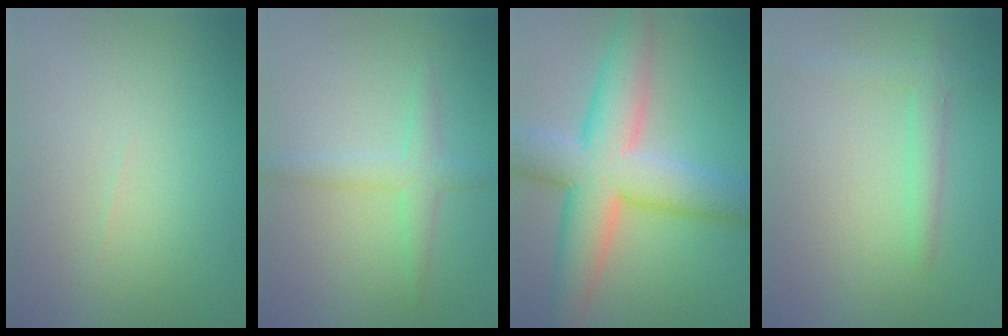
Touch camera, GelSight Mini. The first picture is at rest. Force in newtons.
{"total": 2.3, "press": 2.3, "slide": 0.2}
{"total": 9.4, "press": 9.4, "slide": 0.6}
{"total": 2.1, "press": 2.1, "slide": 0.1}